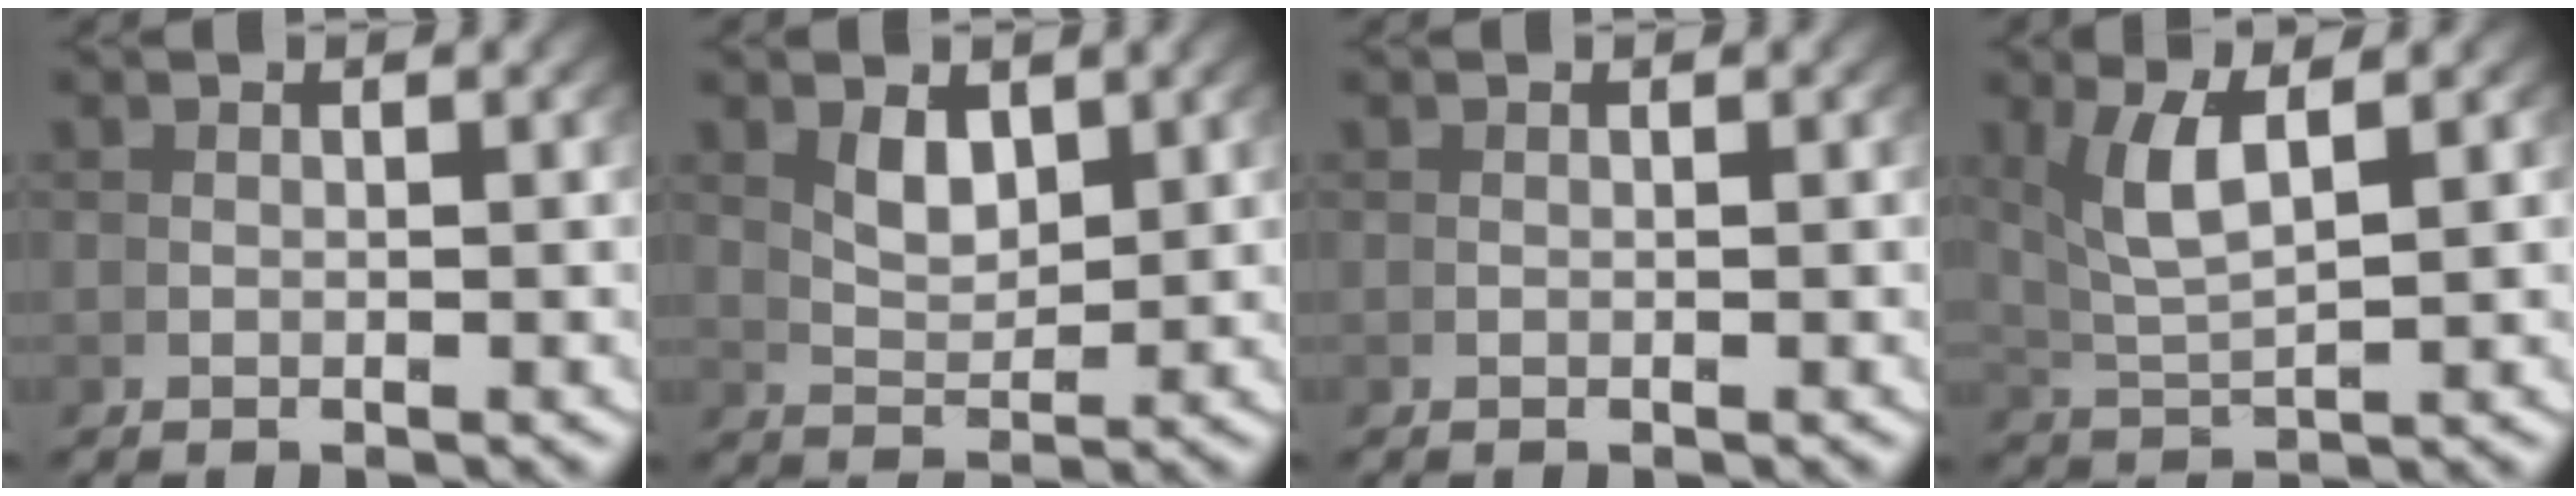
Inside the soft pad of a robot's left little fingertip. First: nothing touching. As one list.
[{"total": 2.6, "force": [1.8, 0.6, 1.8], "torque": [-0.026, -0.008, 0.042]}, {"total": 0.0}, {"total": 4.2, "force": [2.0, 1.2, 3.4], "torque": [-0.077, -0.007, 0.052]}]